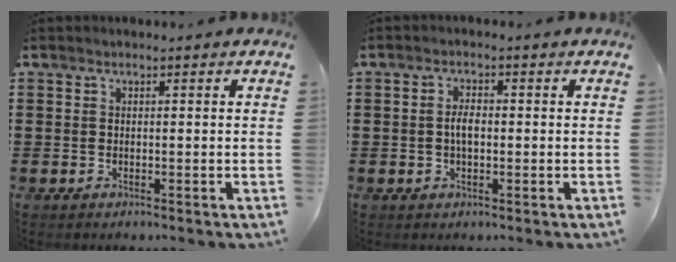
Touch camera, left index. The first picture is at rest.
{"total": 2.6, "force": [-0.1, 1.1, 2.4], "torque": [-0.047, 0.003, -0.003]}